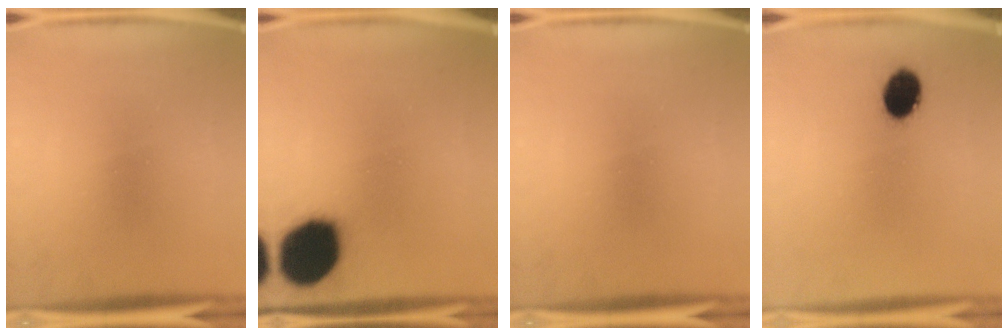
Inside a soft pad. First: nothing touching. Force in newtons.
{"total": 19.0}
{"total": 0.0}
{"total": 7.5}